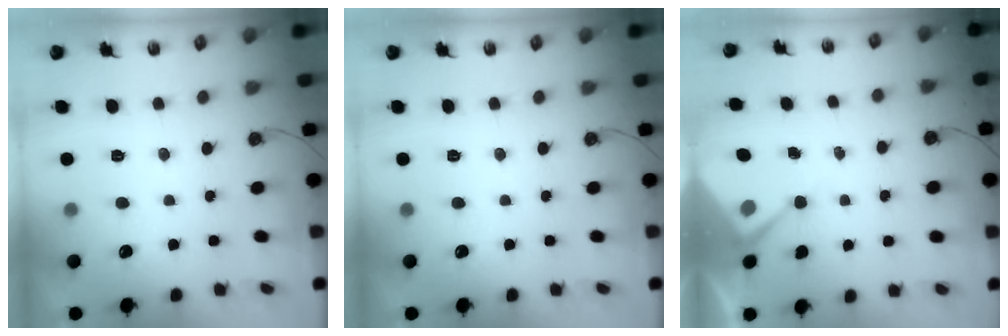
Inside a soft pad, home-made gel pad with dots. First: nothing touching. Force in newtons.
{"total": 0.0}
{"total": 6.0, "press": 6.0, "slide": 0.7}